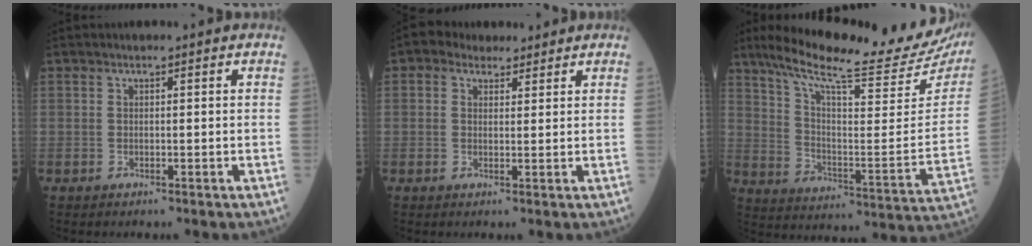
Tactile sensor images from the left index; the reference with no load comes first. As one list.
[{"total": 4.6, "force": [3.4, 2.8, 1.4], "torque": [-0.017, 0.025, 0.057]}, {"total": 26.0, "force": [22.2, 2.4, 13.2], "torque": [-0.210, -0.059, 0.304]}]